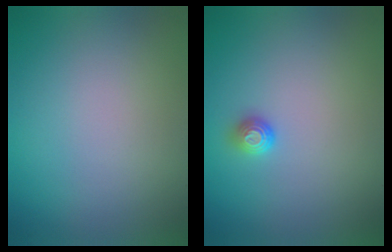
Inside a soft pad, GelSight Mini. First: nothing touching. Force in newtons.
{"total": 1.2, "press": 1.1, "slide": 0.4}